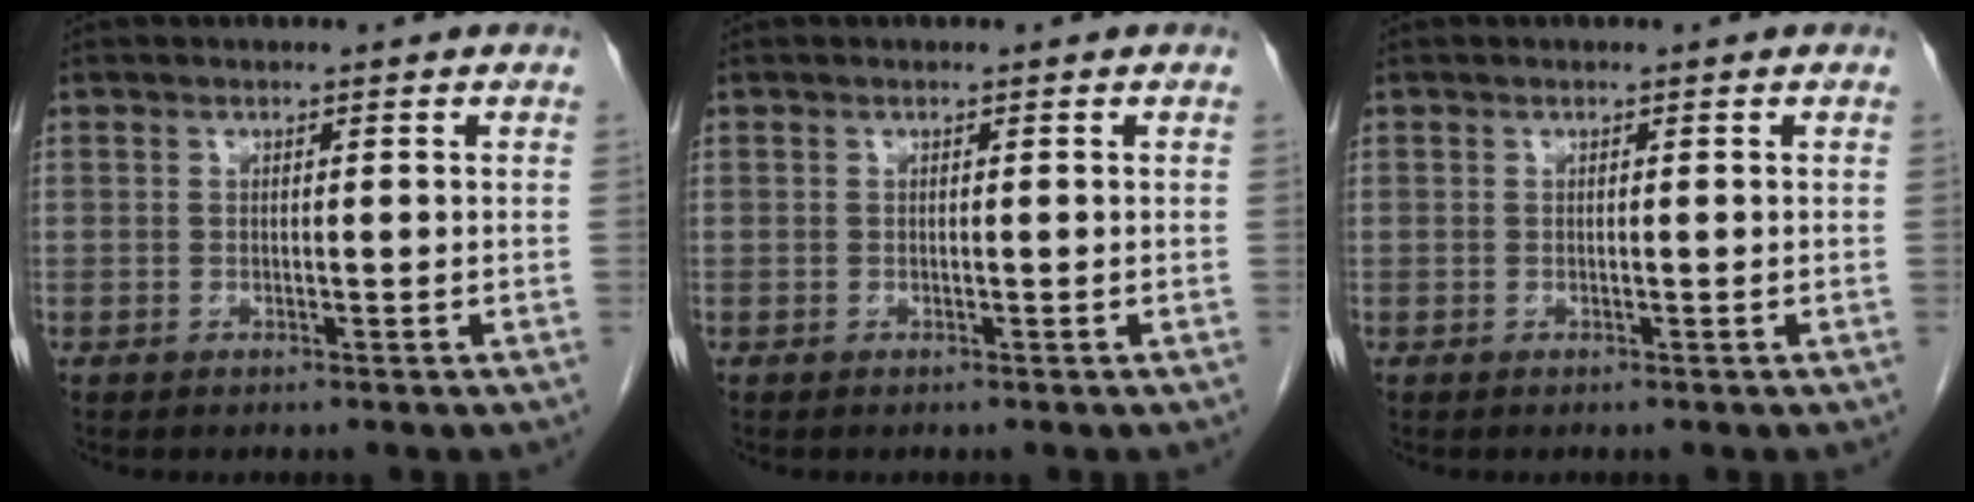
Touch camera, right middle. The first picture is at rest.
{"total": 0.0}
{"total": 0.0}